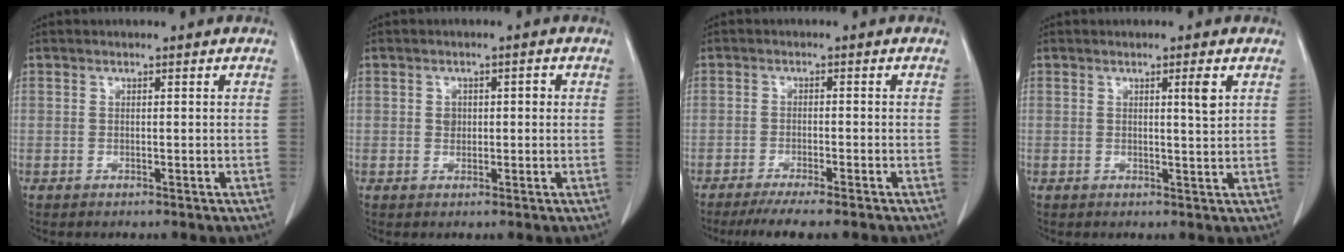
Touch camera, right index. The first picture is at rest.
{"total": 2.1, "force": [0.2, 1.6, 1.4], "torque": [-0.023, 0.013, 0.006]}
{"total": 6.5, "force": [-5.4, 0.1, 3.7], "torque": [-0.047, -0.013, -0.085]}
{"total": 2.3, "force": [0.9, -0.2, 2.1], "torque": [-0.034, -0.004, 0.014]}